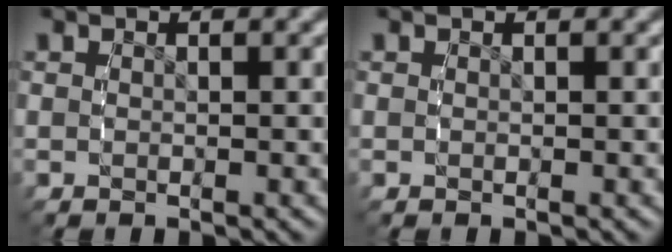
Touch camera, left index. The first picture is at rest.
{"total": 0.0}